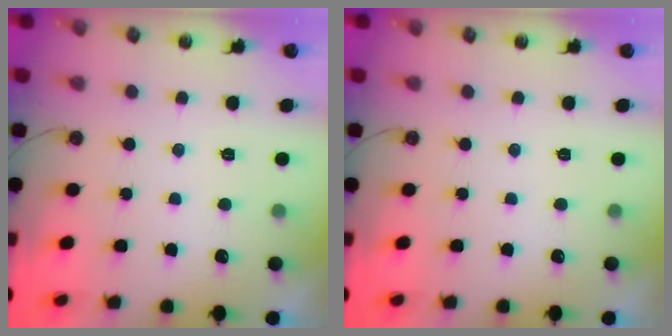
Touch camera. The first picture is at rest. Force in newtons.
{"total": 0.0}